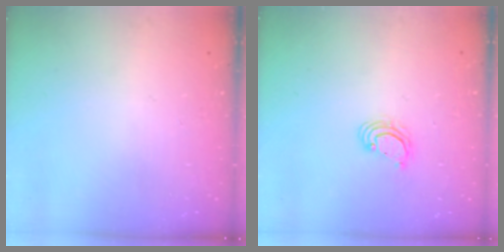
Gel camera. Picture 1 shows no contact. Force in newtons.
{"total": 3.6, "press": 3.6, "slide": 0.2}